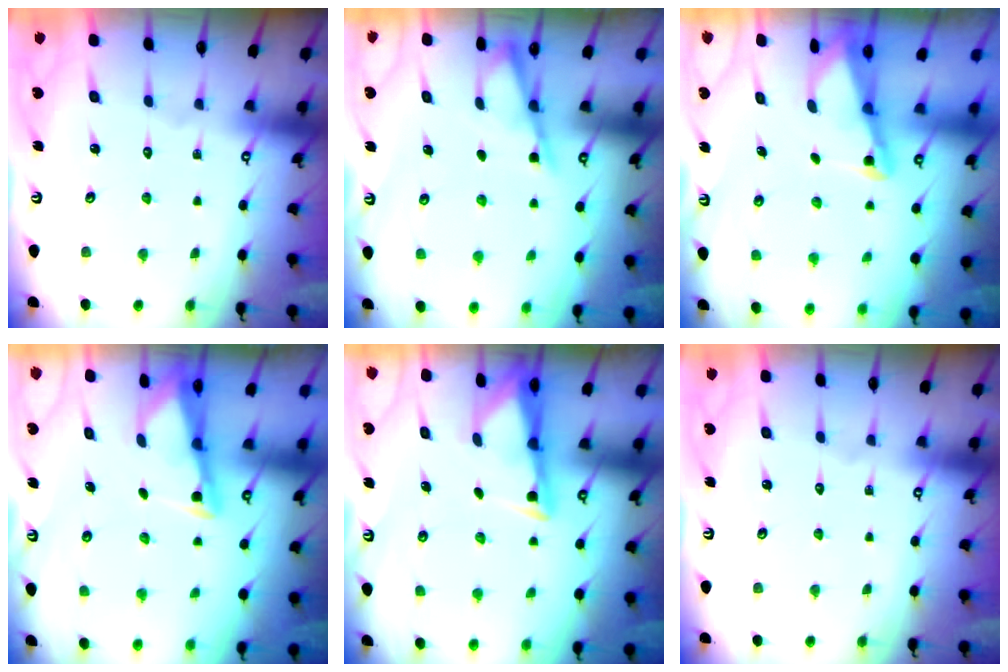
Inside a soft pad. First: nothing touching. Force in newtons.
{"total": 2.9, "press": 2.8, "slide": 0.4}
{"total": 2.2, "press": 2.2, "slide": 0.4}
{"total": 2.7, "press": 2.7, "slide": 0.2}
{"total": 2.9, "press": 2.9, "slide": 0.4}
{"total": 0.0}